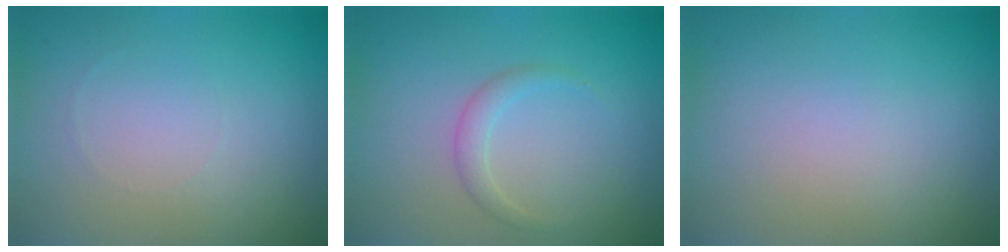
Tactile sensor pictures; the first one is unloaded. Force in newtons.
{"total": 1.4, "press": 1.4, "slide": 0.1}
{"total": 0.0}